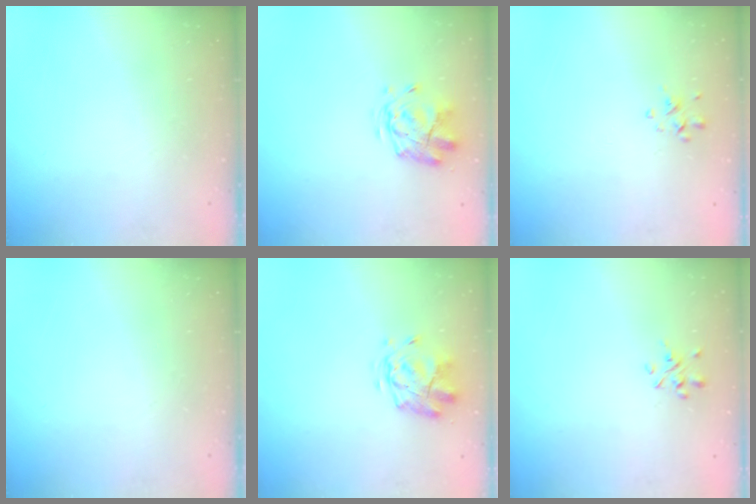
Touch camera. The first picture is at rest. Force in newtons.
{"total": 2.7, "press": 2.4, "slide": 1.2}
{"total": 0.6, "press": 0.2, "slide": 0.5}
{"total": 0.0}
{"total": 2.7, "press": 2.4, "slide": 1.3}
{"total": 1.8, "press": 1.6, "slide": 0.7}